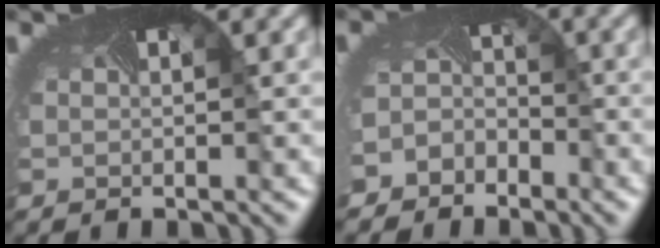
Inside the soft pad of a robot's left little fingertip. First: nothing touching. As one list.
[{"total": 3.2, "force": [-2.6, 1.6, -0.9], "torque": [0.011, -0.001, -0.051]}]